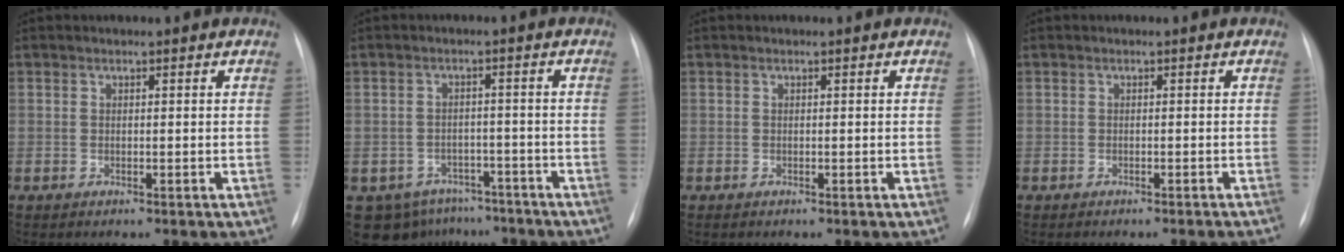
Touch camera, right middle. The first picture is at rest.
{"total": 9.5, "force": [-6.9, 6.4, 1.7], "torque": [-0.025, 0.016, -0.085]}
{"total": 0.0}
{"total": 2.4, "force": [-2.1, -0.5, 1.0], "torque": [-0.009, 0.006, -0.026]}